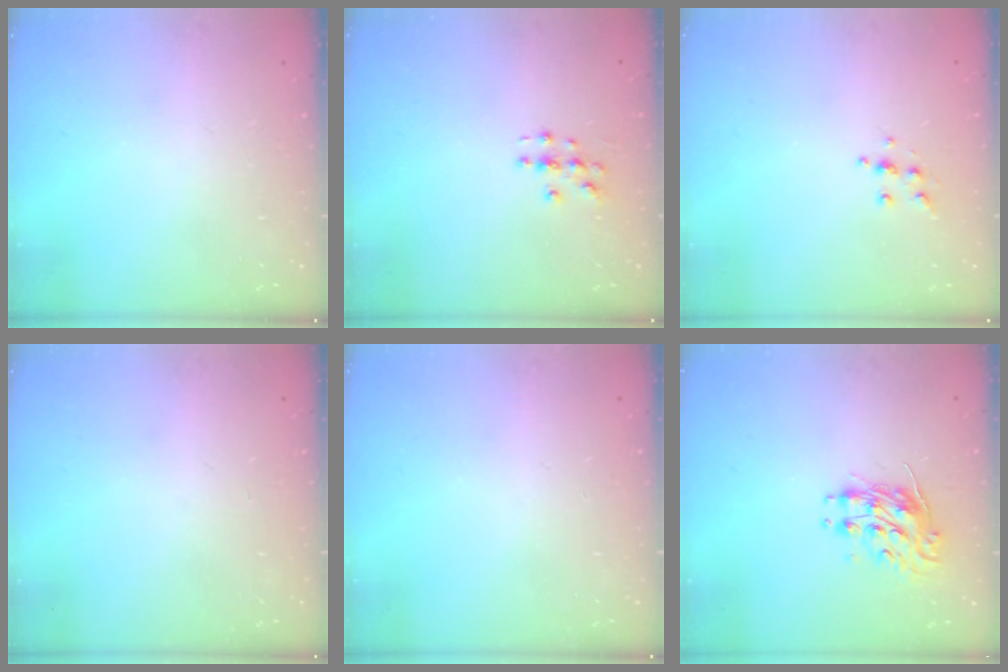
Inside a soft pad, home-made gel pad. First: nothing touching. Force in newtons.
{"total": 3.0, "press": 3.0, "slide": 0.1}
{"total": 5.4, "press": 5.3, "slide": 0.4}
{"total": 0.0}
{"total": 0.0}
{"total": 8.9, "press": 8.9, "slide": 0.2}